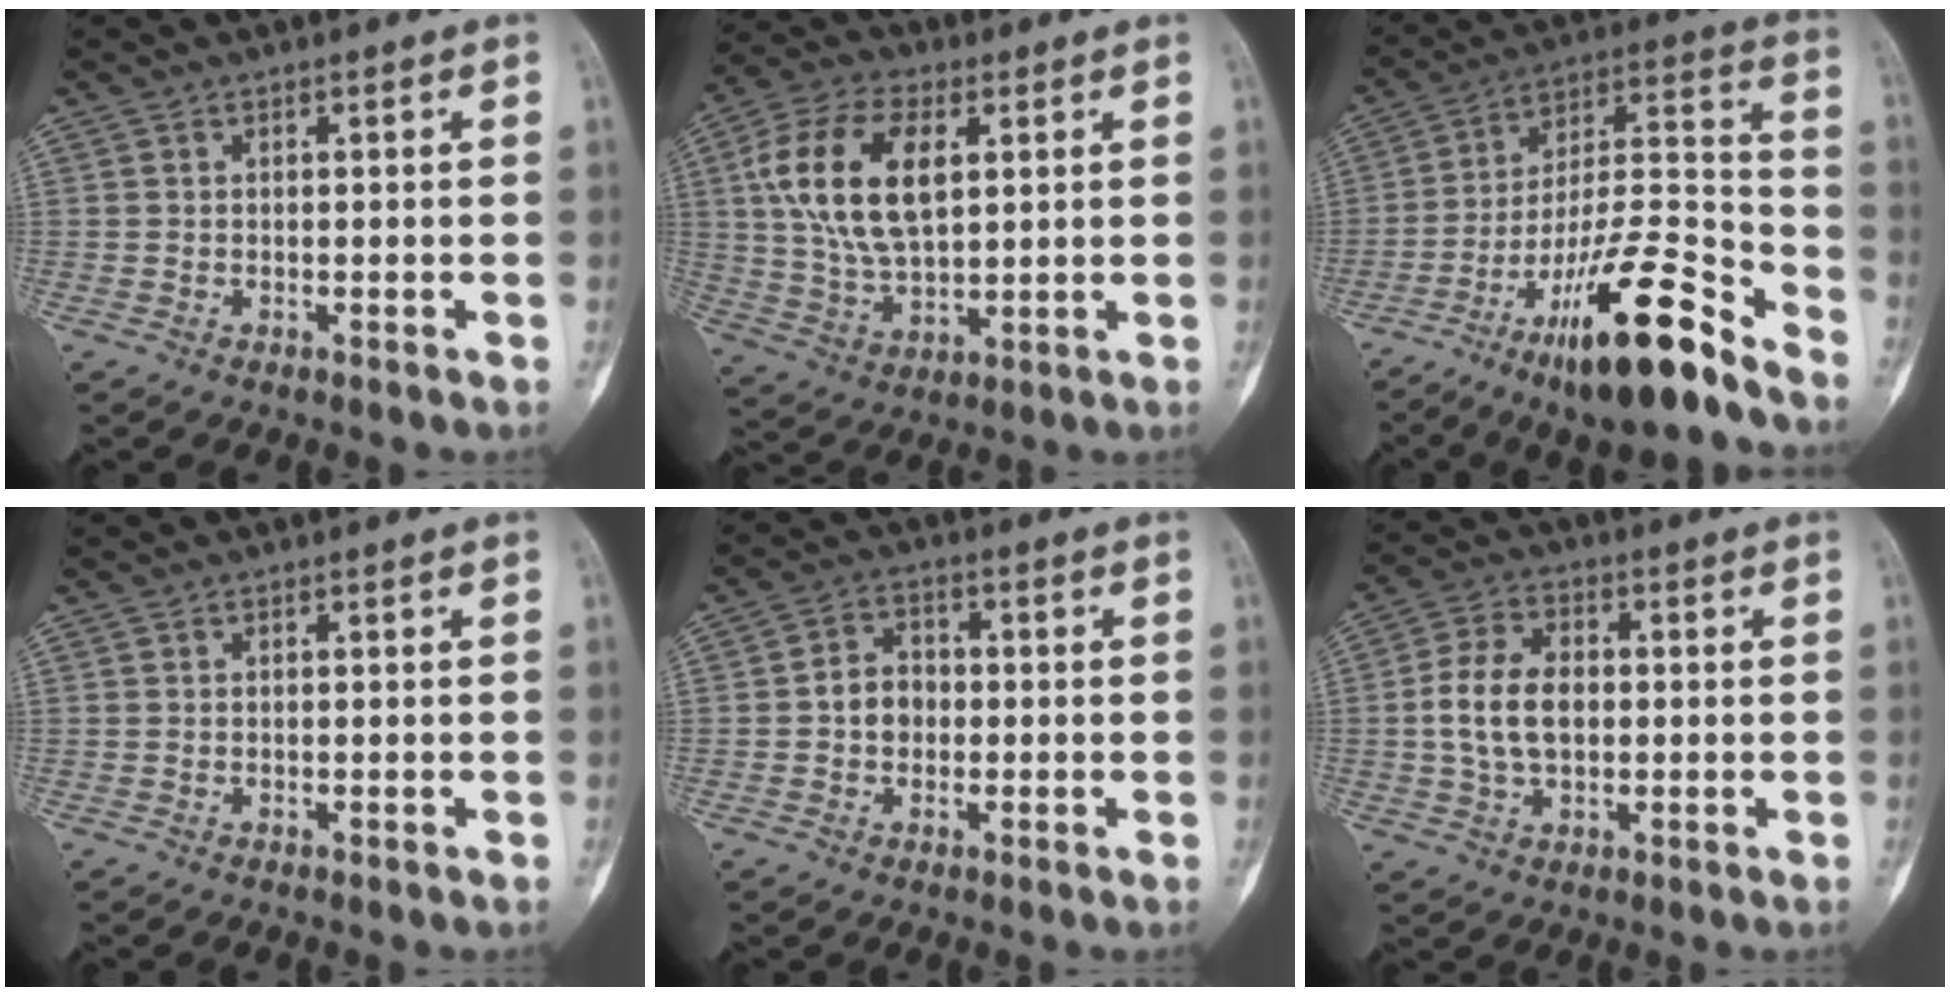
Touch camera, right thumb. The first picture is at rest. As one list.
[{"total": 16.3, "force": [4.0, 9.0, 13.0], "torque": [-0.242, 0.003, 0.077]}, {"total": 21.4, "force": [-13.9, 4.5, 15.6], "torque": [-0.275, 0.082, -0.236]}, {"total": 0.0}, {"total": 5.1, "force": [-0.5, 4.1, 2.9], "torque": [-0.025, 0.016, -0.015]}, {"total": 10.0, "force": [0.0, 6.6, 7.5], "torque": [-0.134, 0.014, -0.004]}]